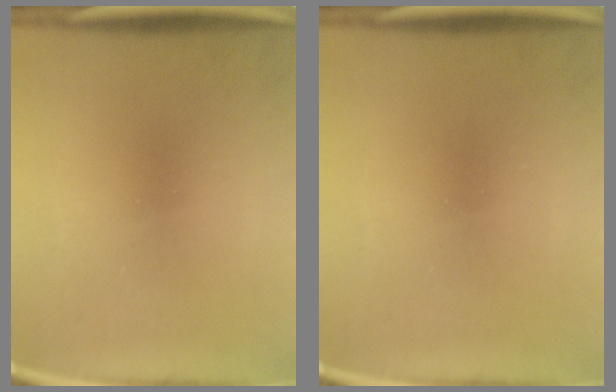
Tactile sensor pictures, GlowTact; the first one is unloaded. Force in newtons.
{"total": 0.0}